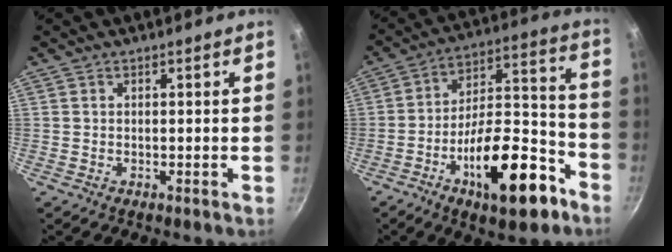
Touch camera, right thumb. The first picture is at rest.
{"total": 20.6, "force": [-10.4, 8.3, 15.7], "torque": [-0.202, 0.077, -0.157]}